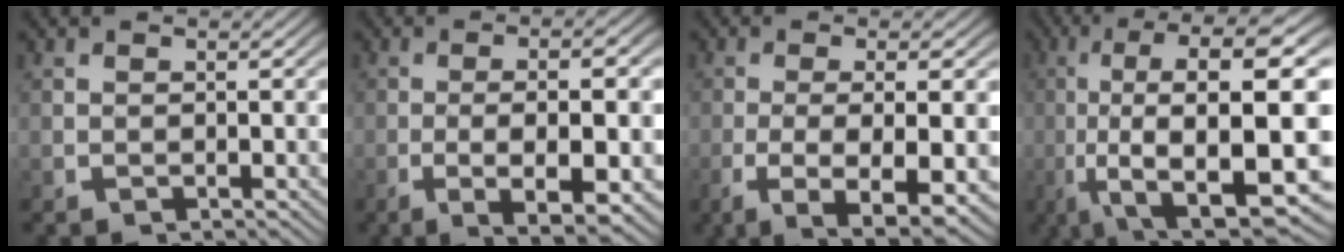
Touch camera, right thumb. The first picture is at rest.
{"total": 8.0, "force": [-2.4, 2.6, 7.2], "torque": [-0.125, -0.017, -0.025]}
{"total": 7.9, "force": [-3.1, 2.8, 6.7], "torque": [-0.127, -0.027, -0.032]}
{"total": 20.0, "force": [-1.9, 10.8, 16.7], "torque": [-0.312, -0.060, 0.004]}